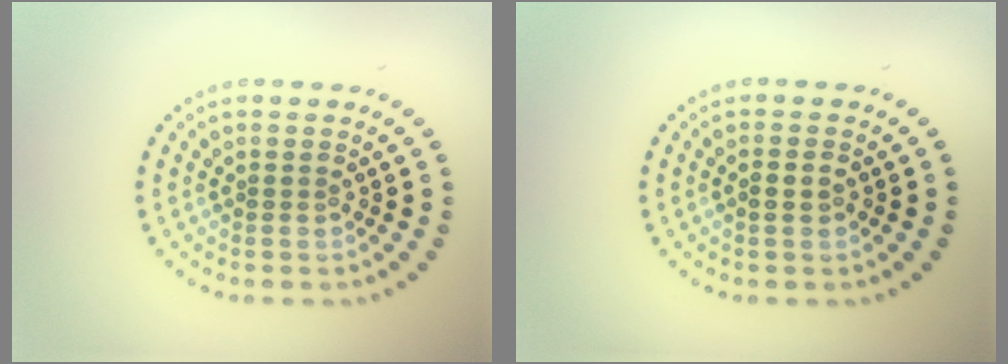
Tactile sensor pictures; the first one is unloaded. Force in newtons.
{"total": 1.1, "press": 1.0, "slide": 0.2}